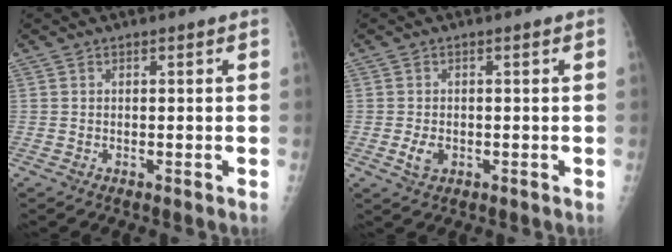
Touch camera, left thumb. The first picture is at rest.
{"total": 2.7, "force": [-0.6, 1.8, 1.9], "torque": [-0.036, -0.001, -0.009]}